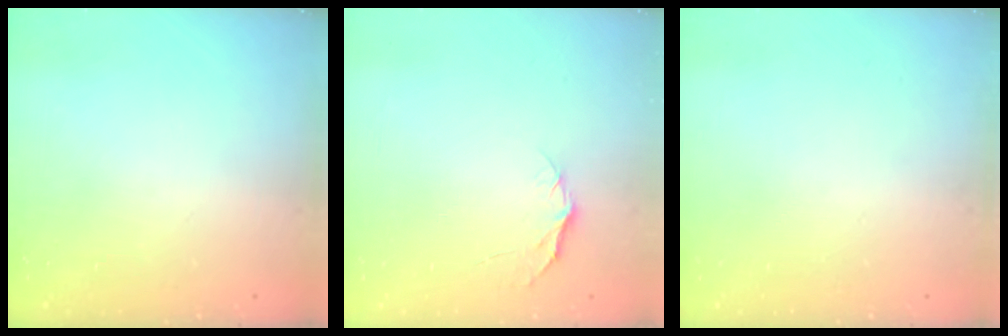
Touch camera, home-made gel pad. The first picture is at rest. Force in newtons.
{"total": 5.0, "press": 5.0, "slide": 0.6}
{"total": 0.0}